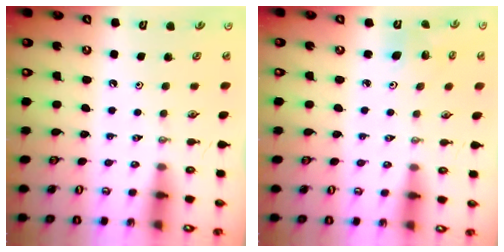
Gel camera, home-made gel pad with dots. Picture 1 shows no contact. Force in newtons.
{"total": 3.8, "press": 3.5, "slide": 1.5}